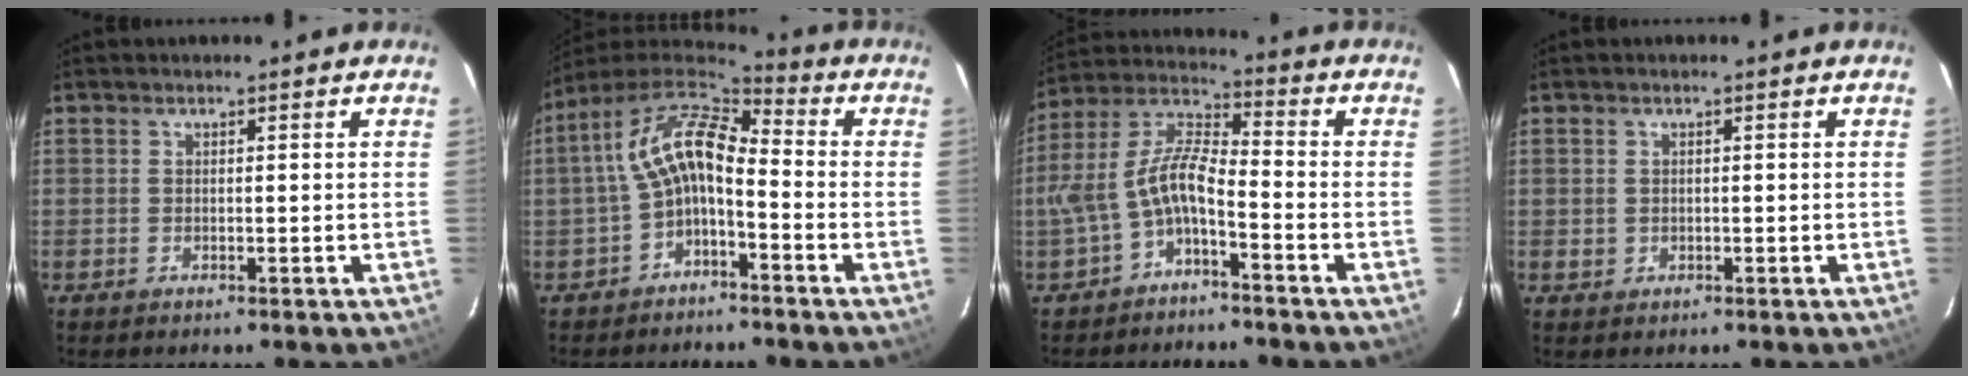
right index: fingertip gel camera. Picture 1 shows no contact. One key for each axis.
{"total": 11.0, "fx": -2.4, "fy": 5.3, "fz": 9.3, "tx": -0.192, "ty": 0.021, "tz": -0.047}
{"total": 9.1, "fx": -4.0, "fy": 3.0, "fz": 7.6, "tx": -0.174, "ty": 0.017, "tz": -0.076}
{"total": 1.6, "fx": 0.0, "fy": 1.6, "fz": 0.2, "tx": -0.002, "ty": 0.003, "tz": 0.005}